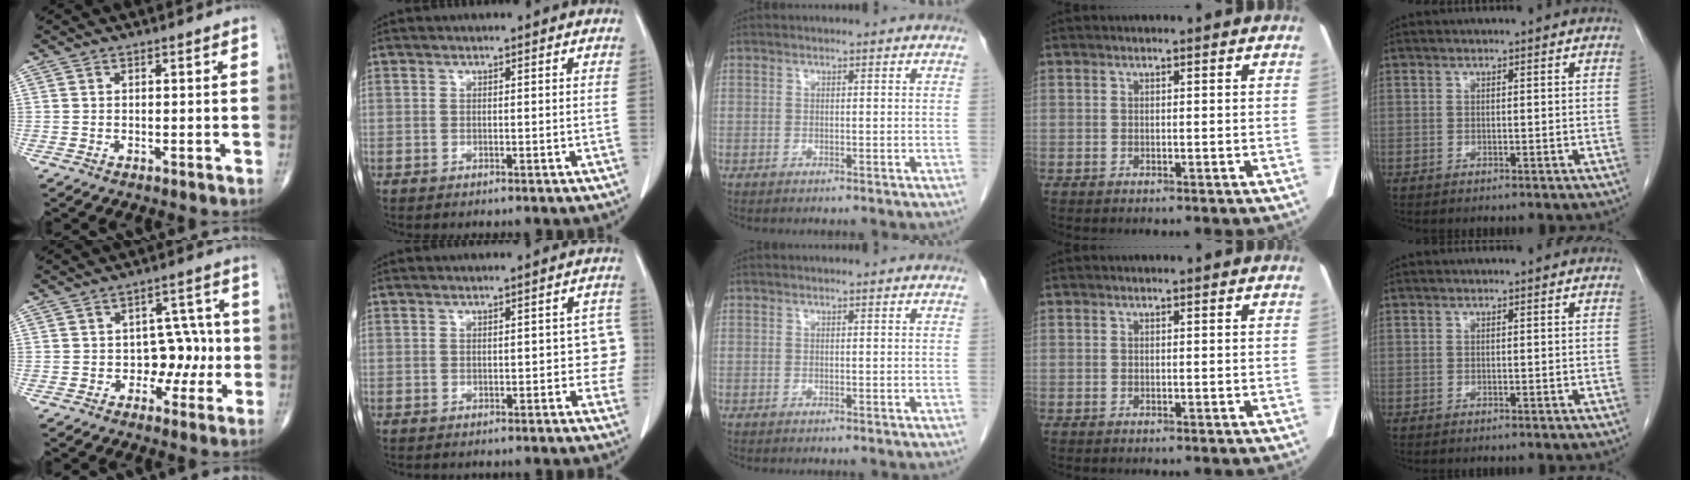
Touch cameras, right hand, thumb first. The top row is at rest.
{"thumb": {"total": 6.9, "force": [-1.2, 4.9, 4.7], "torque": [-0.020, 0.026, -0.019]}, "index": {"total": 3.9, "force": [-0.2, 1.9, 3.4], "torque": [-0.021, 0.020, -0.004]}}